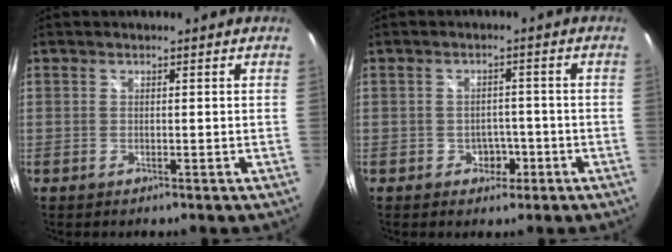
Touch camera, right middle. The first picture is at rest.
{"total": 4.0, "force": [-1.9, 3.1, 1.7], "torque": [-0.034, 0.011, -0.016]}